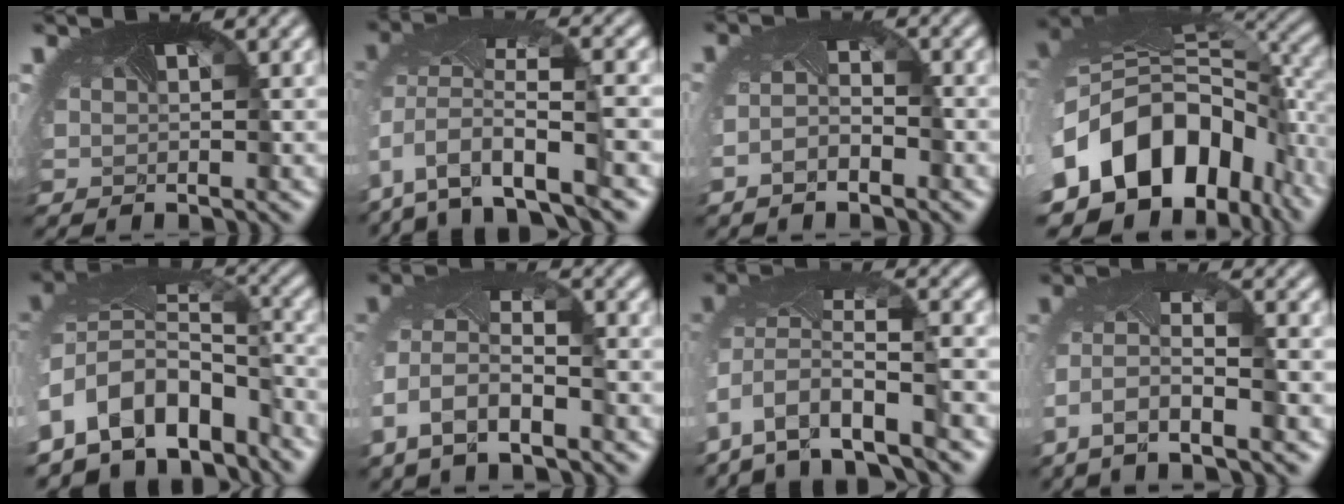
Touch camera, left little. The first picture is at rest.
{"total": 10.7, "force": [-5.0, 4.9, 8.1], "torque": [-0.173, -0.023, -0.069]}
{"total": 2.5, "force": [-1.7, 0.8, 1.7], "torque": [-0.035, -0.007, -0.030]}
{"total": 15.2, "force": [-5.9, 10.5, 9.4], "torque": [-0.190, -0.038, -0.078]}
{"total": 11.3, "force": [-6.0, 7.5, 6.0], "torque": [-0.144, -0.016, -0.092]}
{"total": 7.3, "force": [-3.3, 3.9, 5.3], "torque": [-0.119, -0.018, -0.047]}
{"total": 10.0, "force": [-5.9, 4.3, 6.8], "torque": [-0.151, -0.021, -0.086]}
{"total": 7.3, "force": [-3.9, 2.6, 5.6], "torque": [-0.134, -0.022, -0.064]}